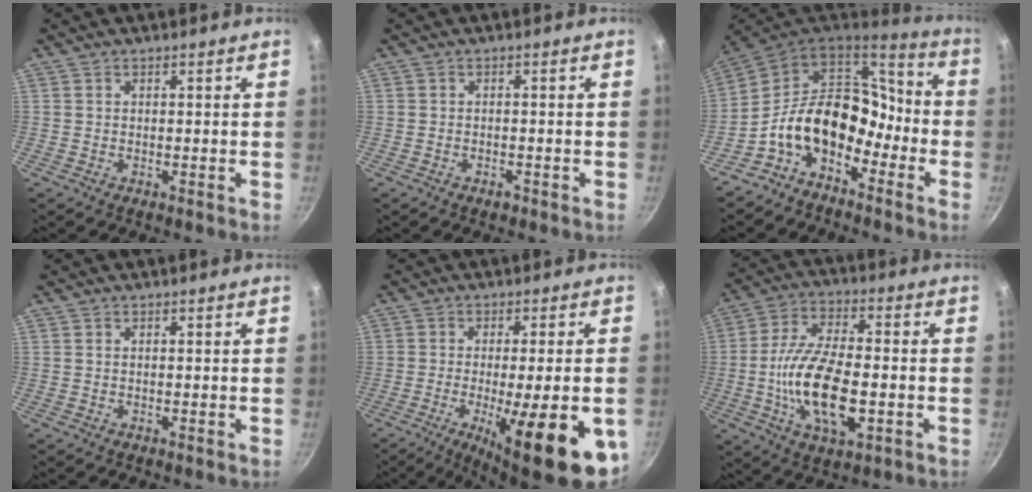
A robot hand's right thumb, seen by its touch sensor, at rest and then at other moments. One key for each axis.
{"total": 1.3, "fx": -0.9, "fy": 0.6, "fz": 0.7, "tx": -0.013, "ty": 0.008, "tz": -0.012}
{"total": 17.4, "fx": -6.1, "fy": 11.7, "fz": 11.3, "tx": -0.150, "ty": 0.078, "tz": -0.129}
{"total": 0.0}
{"total": 19.5, "fx": -6.6, "fy": 4.8, "fz": 17.7, "tx": -0.234, "ty": -0.009, "tz": -0.088}
{"total": 16.7, "fx": -3.2, "fy": 7.5, "fz": 14.5, "tx": -0.268, "ty": 0.018, "tz": -0.066}